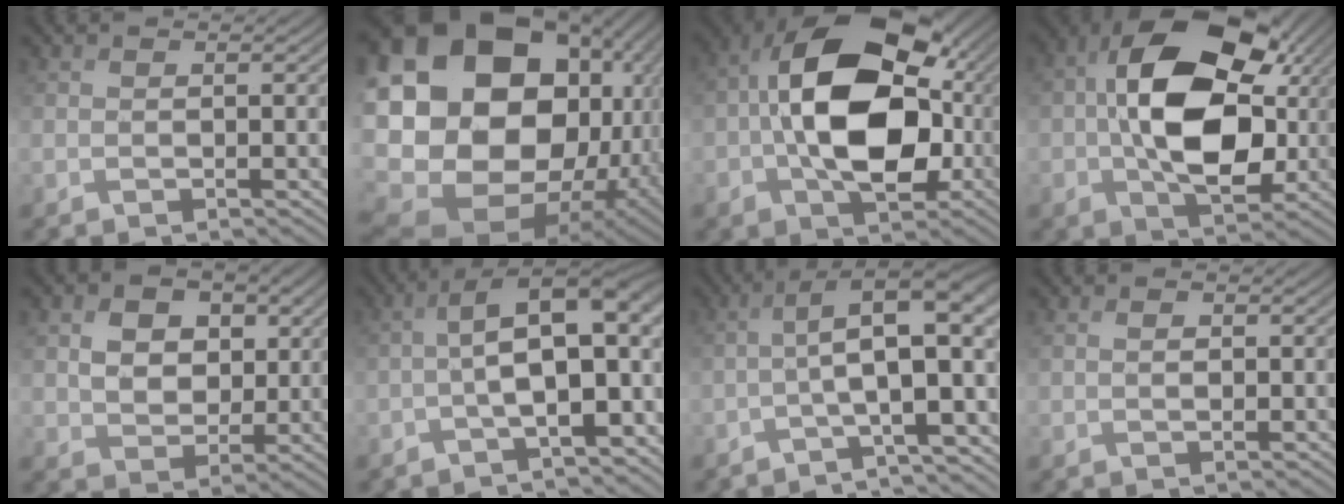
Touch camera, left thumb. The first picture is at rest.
{"total": 23.1, "force": [0.3, 17.5, 15.0], "torque": [-0.344, -0.017, 0.031]}
{"total": 15.4, "force": [-0.8, 9.7, 12.0], "torque": [-0.206, 0.012, -0.027]}
{"total": 16.2, "force": [0.7, 10.5, 12.4], "torque": [-0.216, 0.002, 0.013]}
{"total": 7.1, "force": [2.1, 5.4, 4.0], "torque": [-0.099, 0.004, 0.030]}
{"total": 10.9, "force": [-1.4, 4.8, 9.7], "torque": [-0.153, 0.010, -0.024]}
{"total": 10.7, "force": [-2.1, 3.0, 10.0], "torque": [-0.154, 0.017, -0.037]}
{"total": 1.7, "force": [0.3, 1.0, 1.3], "torque": [-0.014, -0.001, 0.001]}